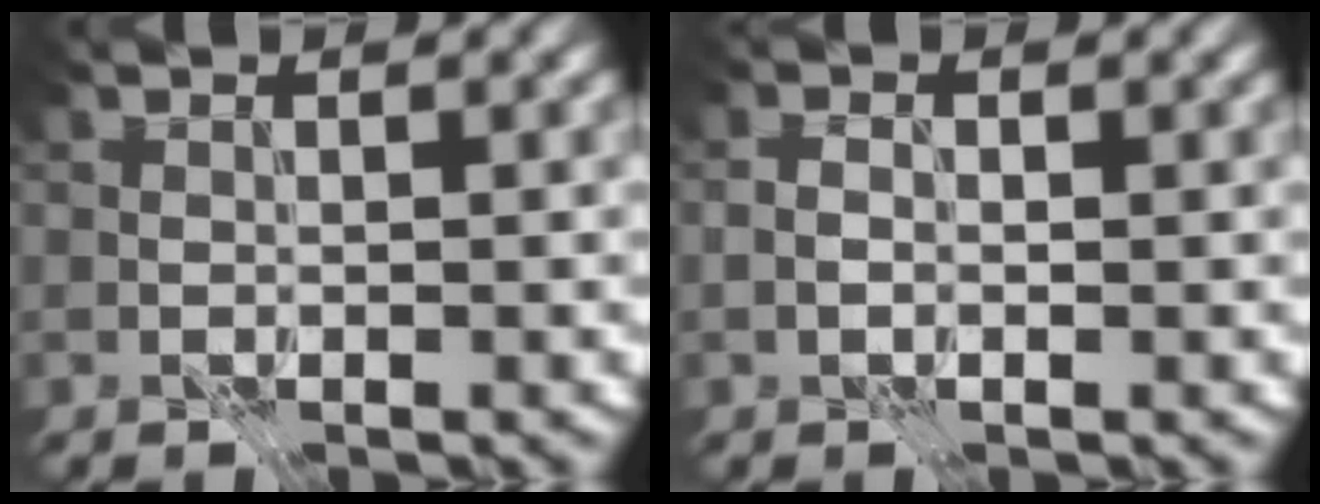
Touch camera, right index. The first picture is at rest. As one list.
[{"total": 1.3, "force": [-0.3, 0.8, 1.0], "torque": [-0.021, 0.003, -0.008]}]